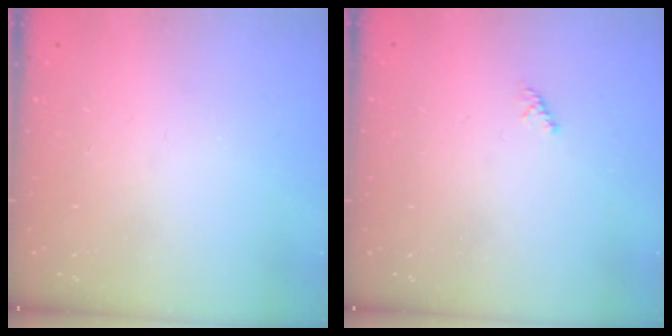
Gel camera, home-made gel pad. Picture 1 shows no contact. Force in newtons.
{"total": 1.5, "press": 1.4, "slide": 0.4}